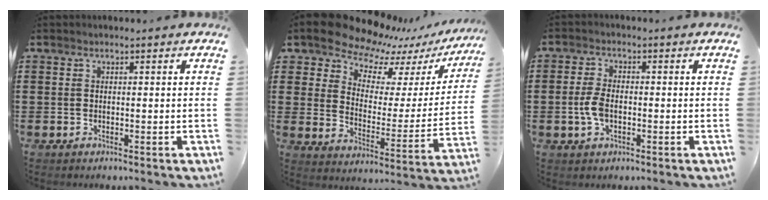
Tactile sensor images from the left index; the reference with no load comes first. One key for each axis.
{"total": 10.3, "fx": 9.6, "fy": 3.2, "fz": 1.9, "tx": -0.079, "ty": -0.070, "tz": 0.170}
{"total": 4.2, "fx": -0.6, "fy": 2.1, "fz": 3.6, "tx": -0.093, "ty": -0.005, "tz": -0.019}